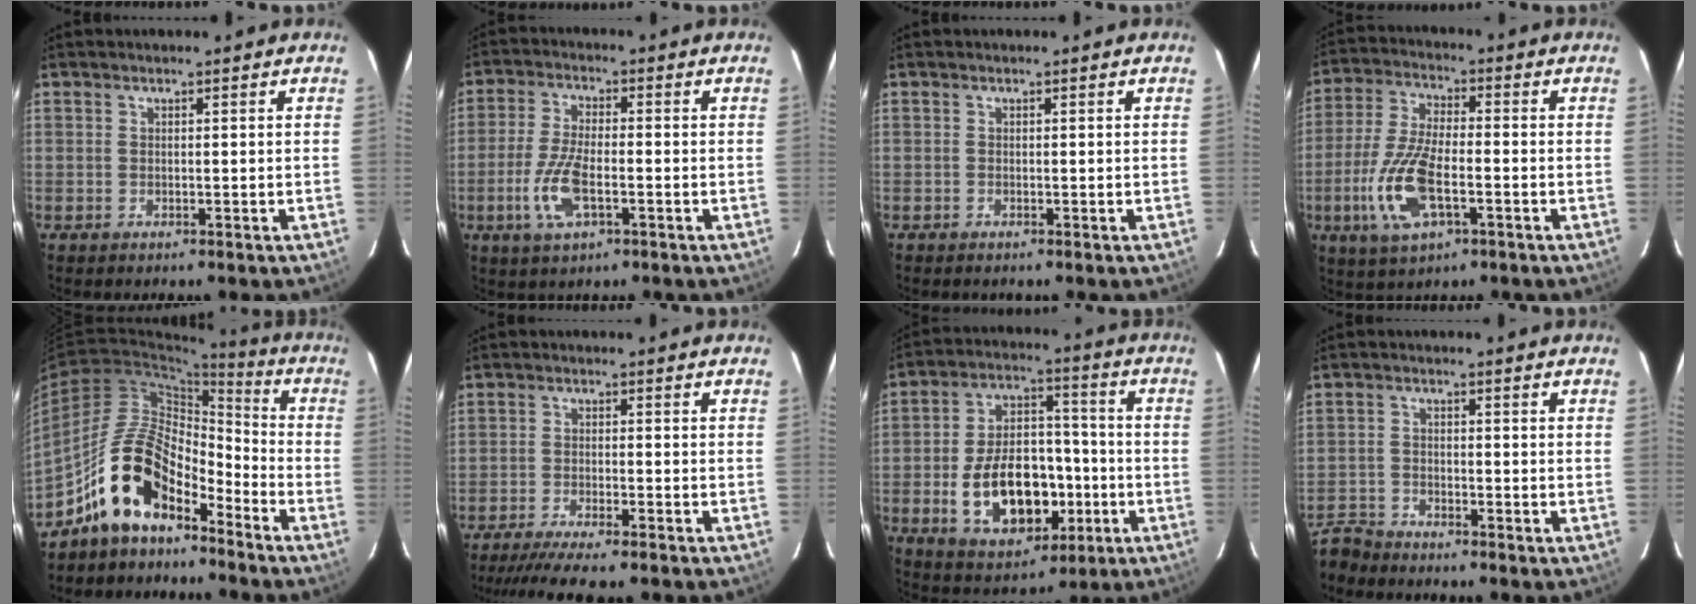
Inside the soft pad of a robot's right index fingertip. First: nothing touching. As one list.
[{"total": 8.6, "force": [-2.9, 3.2, 7.4], "torque": [-0.162, -0.004, -0.058]}, {"total": 0.0}, {"total": 13.1, "force": [-4.3, 5.1, 11.3], "torque": [-0.248, -0.006, -0.083]}, {"total": 13.8, "force": [-9.9, 6.0, 7.6], "torque": [-0.144, 0.027, -0.187]}, {"total": 9.6, "force": [-8.2, 0.4, 4.9], "torque": [-0.109, -0.022, -0.135]}, {"total": 17.7, "force": [-4.9, 10.7, 13.3], "torque": [-0.258, 0.017, -0.059]}, {"total": 5.3, "force": [-5.1, 1.3, 0.5], "torque": [-0.025, 0.000, -0.107]}]